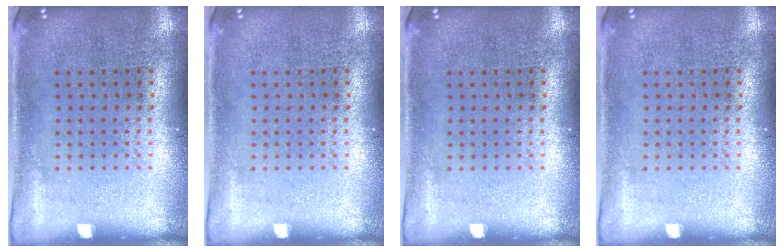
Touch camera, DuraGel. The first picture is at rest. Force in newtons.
{"total": 0.0}
{"total": 0.0}
{"total": 0.0}